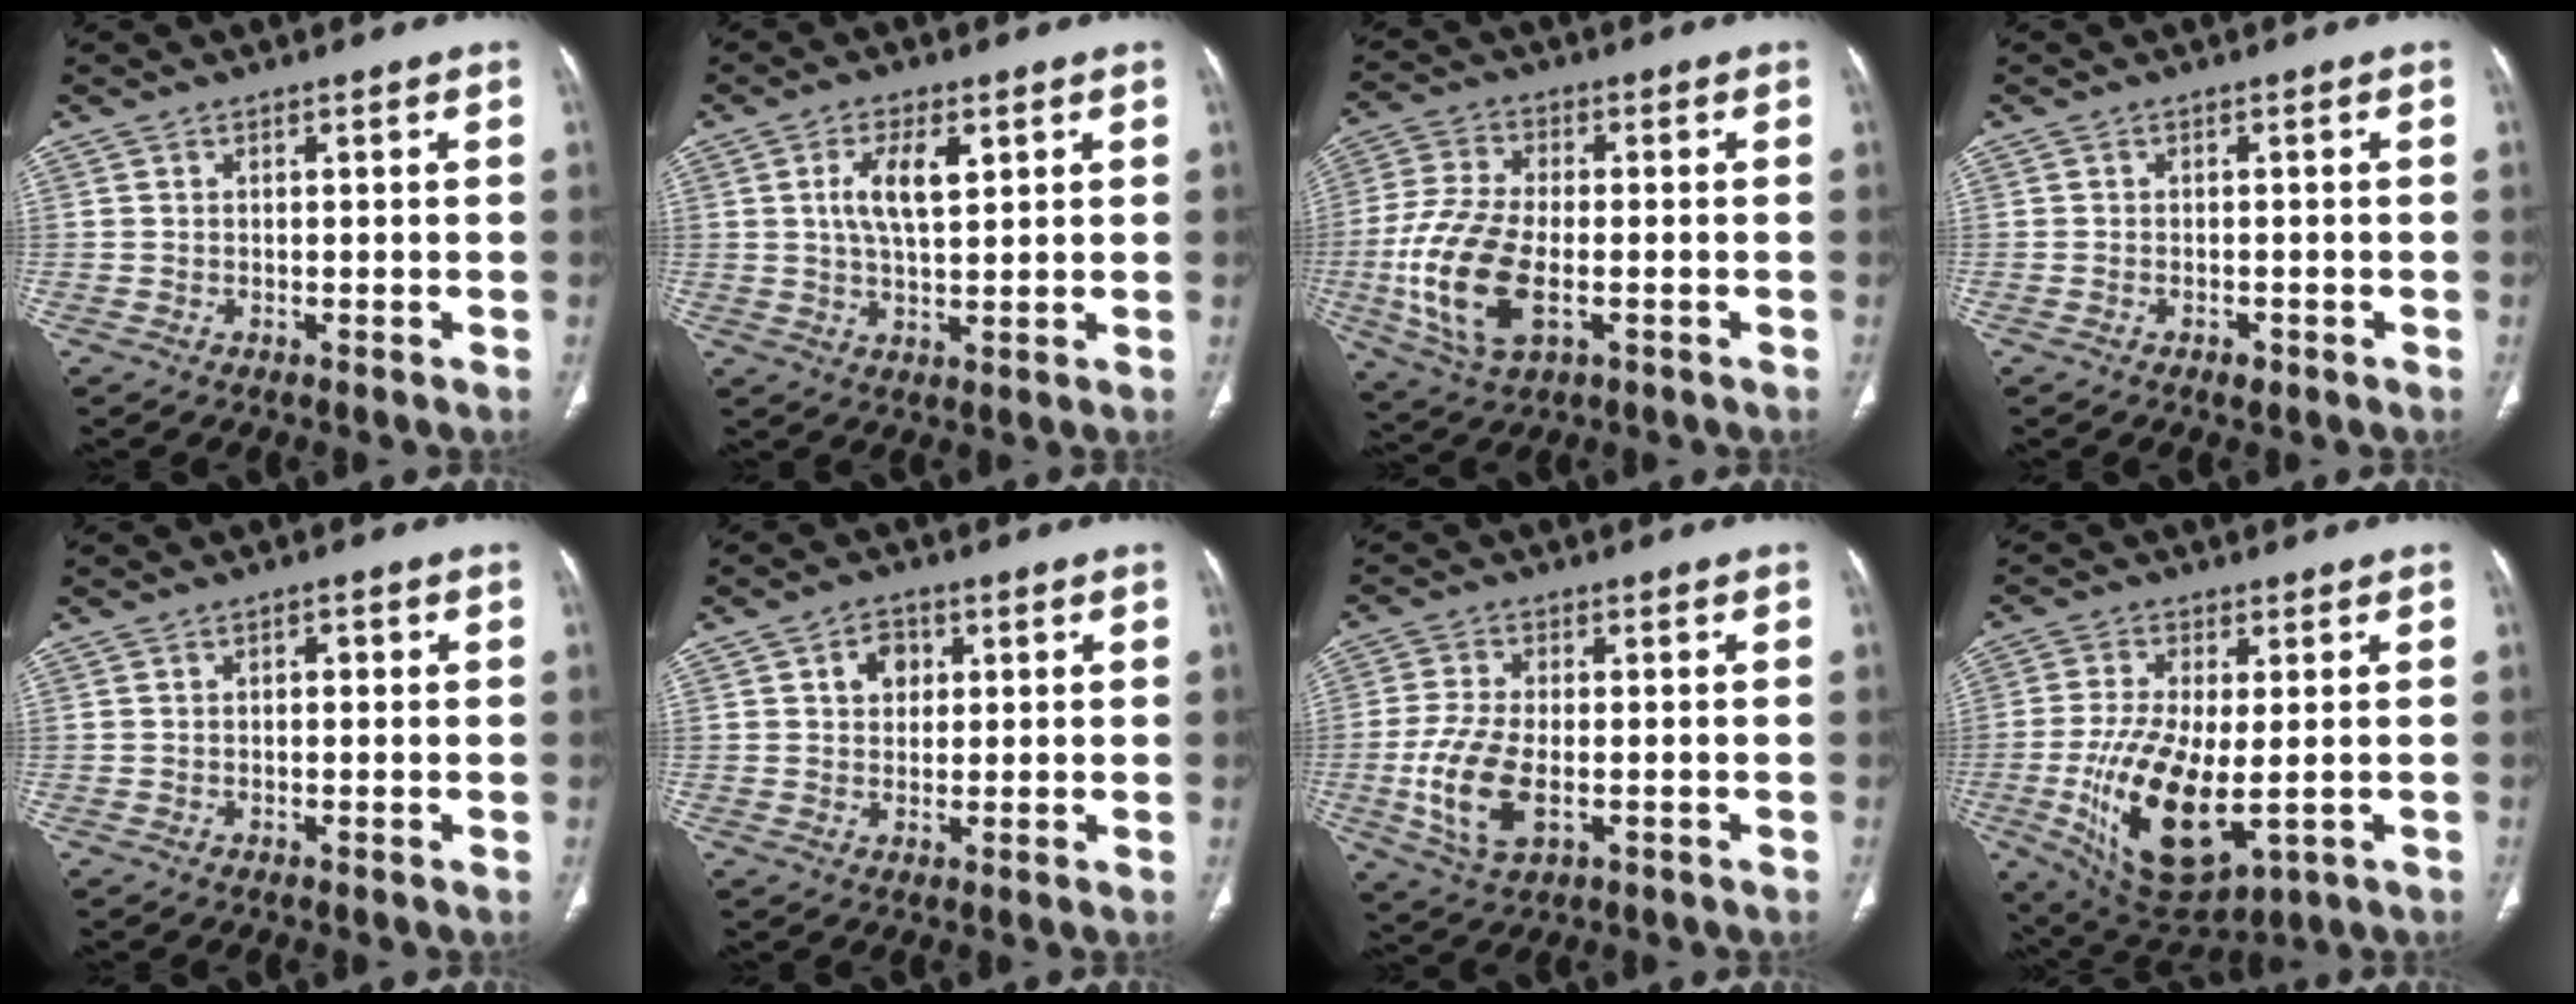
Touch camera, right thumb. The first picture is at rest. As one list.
[{"total": 7.1, "force": [2.2, 3.1, 6.0], "torque": [-0.109, -0.006, 0.043]}, {"total": 15.1, "force": [-3.3, 7.7, 12.6], "torque": [-0.273, 0.003, -0.056]}, {"total": 1.2, "force": [-0.8, 0.6, 0.7], "torque": [-0.009, 0.003, -0.010]}, {"total": 1.5, "force": [0.3, 0.9, 1.2], "torque": [-0.017, 0.005, 0.002]}, {"total": 4.6, "force": [1.4, 3.6, 2.5], "torque": [-0.016, 0.001, 0.020]}, {"total": 10.7, "force": [-2.4, 5.6, 8.9], "torque": [-0.189, -0.003, -0.040]}, {"total": 16.3, "force": [-3.2, 7.0, 14.4], "torque": [-0.272, -0.021, -0.036]}]